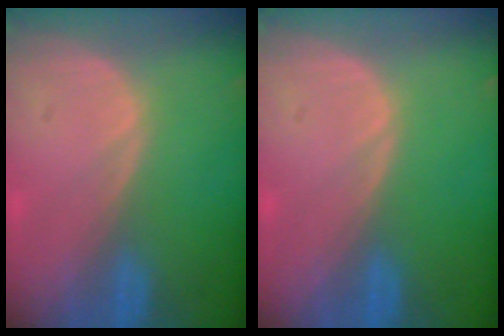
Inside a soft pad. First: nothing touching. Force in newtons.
{"total": 0.0}